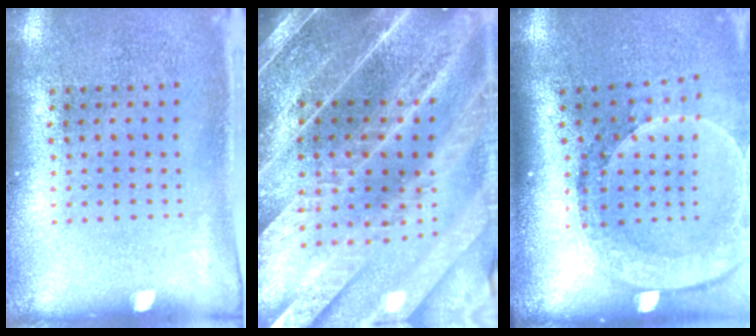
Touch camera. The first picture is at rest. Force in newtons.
{"total": 4.4, "press": 4.0, "slide": 2.0}
{"total": 2.6, "press": 2.0, "slide": 1.7}